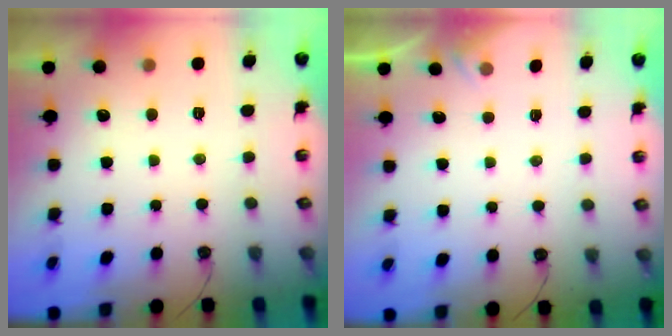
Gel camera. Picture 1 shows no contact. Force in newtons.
{"total": 2.2, "press": 2.1, "slide": 0.4}